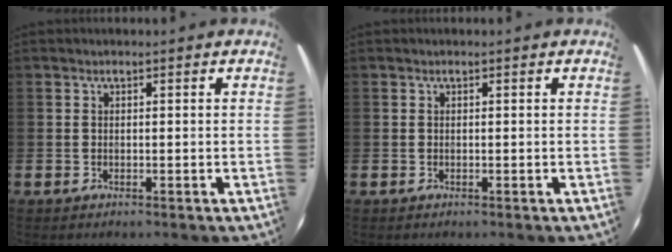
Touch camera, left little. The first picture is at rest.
{"total": 0.0}